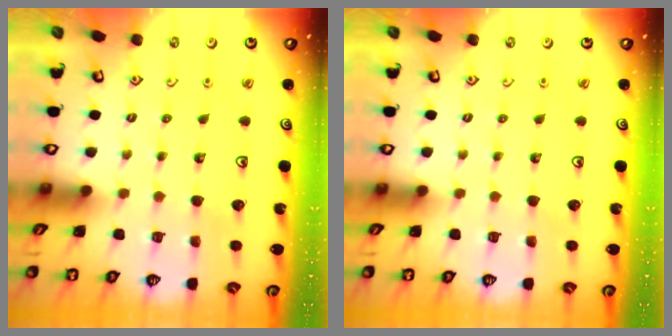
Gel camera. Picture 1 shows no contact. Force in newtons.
{"total": 0.0}